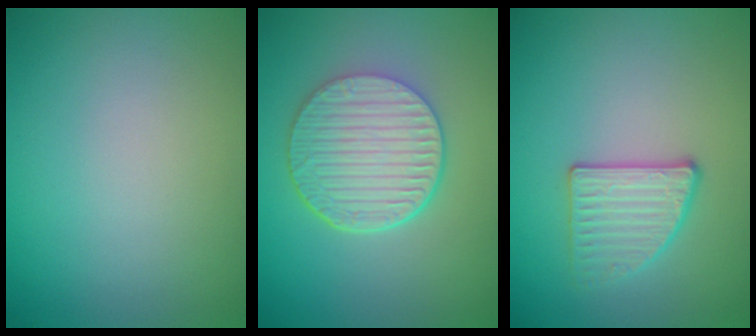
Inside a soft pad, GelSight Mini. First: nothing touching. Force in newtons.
{"total": 6.6, "press": 4.7, "slide": 4.6}
{"total": 2.8, "press": 2.7, "slide": 0.6}